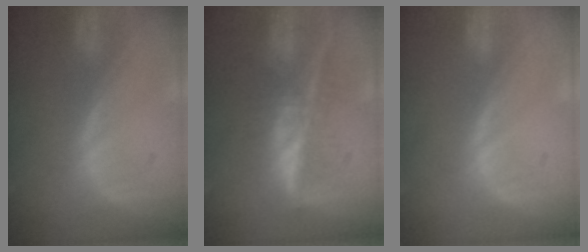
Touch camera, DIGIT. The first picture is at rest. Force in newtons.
{"total": 6.9, "press": 5.8, "slide": 3.6}
{"total": 0.0}